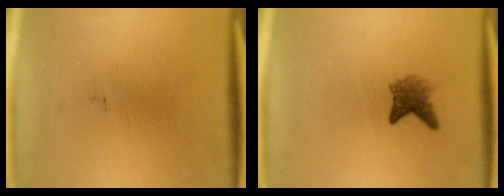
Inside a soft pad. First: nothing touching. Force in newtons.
{"total": 2.7}